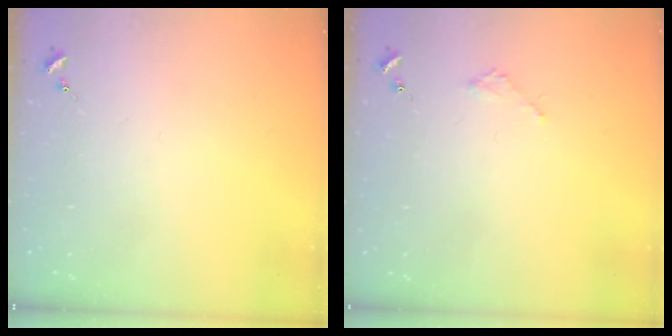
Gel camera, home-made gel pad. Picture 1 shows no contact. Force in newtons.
{"total": 1.8, "press": 1.8, "slide": 0.2}